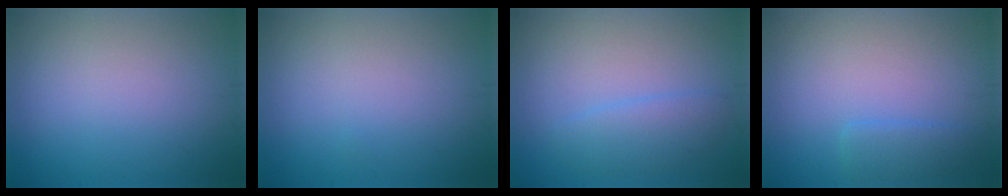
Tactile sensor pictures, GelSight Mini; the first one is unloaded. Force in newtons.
{"total": 0.0}
{"total": 2.3, "press": 2.3, "slide": 0.0}
{"total": 1.8, "press": 1.8, "slide": 0.2}